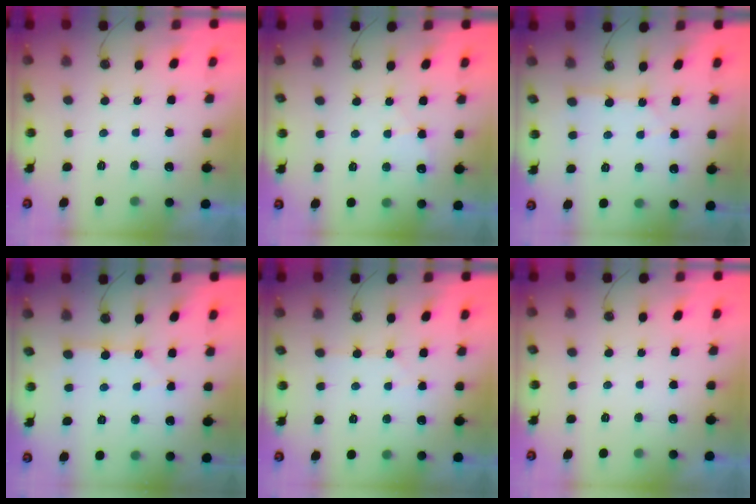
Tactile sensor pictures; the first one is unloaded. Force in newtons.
{"total": 4.4, "press": 4.4, "slide": 0.7}
{"total": 2.1, "press": 2.1, "slide": 0.3}
{"total": 2.6, "press": 2.6, "slide": 0.1}
{"total": 3.9, "press": 3.8, "slide": 0.7}
{"total": 0.0}